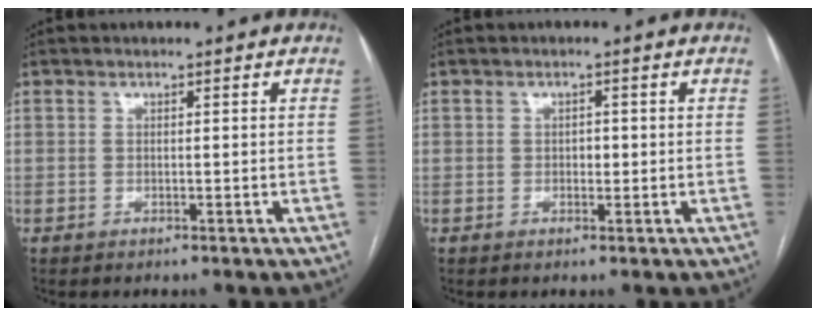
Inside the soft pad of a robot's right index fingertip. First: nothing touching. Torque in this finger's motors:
{"motor_torque": [0.33, 0.11, 0.02, 0.01]}